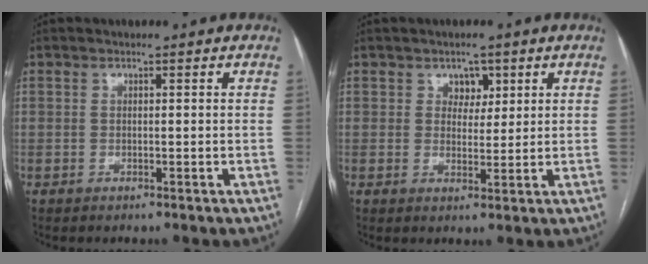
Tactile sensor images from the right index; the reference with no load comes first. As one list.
[{"total": 3.1, "force": [1.5, 2.3, 1.4], "torque": [-0.011, 0.002, 0.024]}]